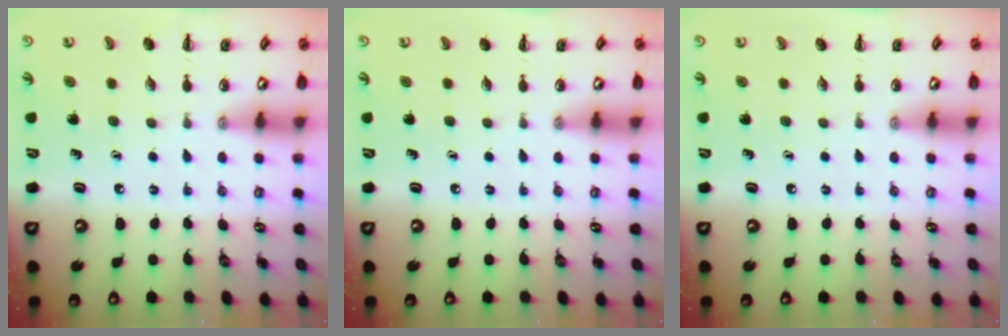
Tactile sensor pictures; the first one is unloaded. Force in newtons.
{"total": 0.0}
{"total": 0.0}